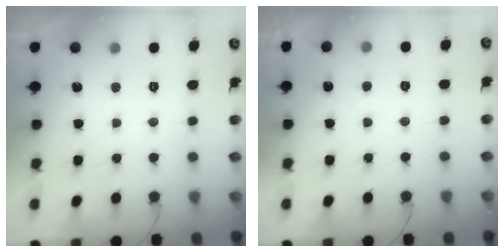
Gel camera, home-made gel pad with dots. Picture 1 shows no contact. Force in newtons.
{"total": 1.1, "press": 1.0, "slide": 0.4}